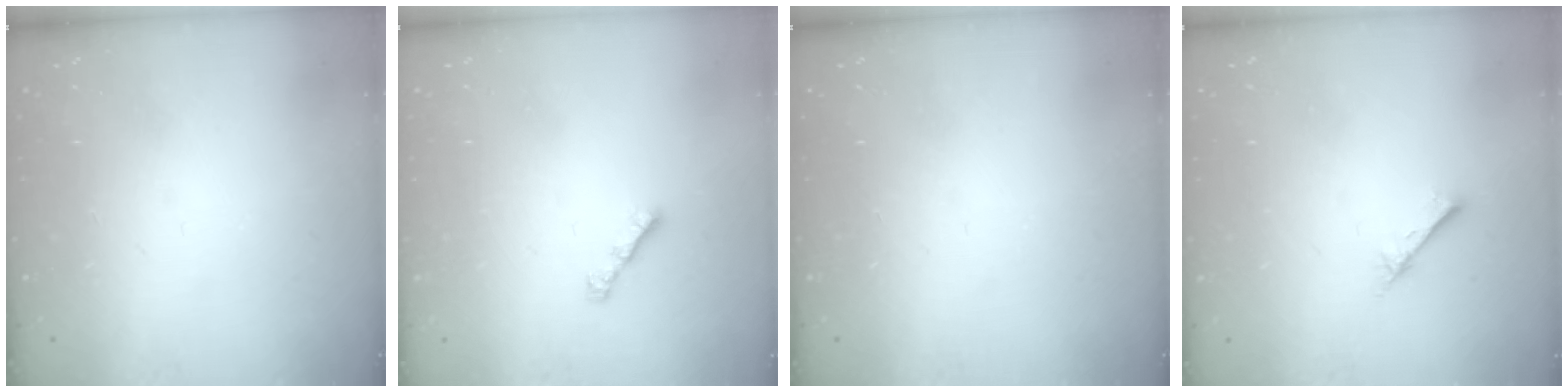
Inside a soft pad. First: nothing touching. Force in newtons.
{"total": 2.6, "press": 2.5, "slide": 0.7}
{"total": 0.0}
{"total": 2.7, "press": 2.6, "slide": 0.3}